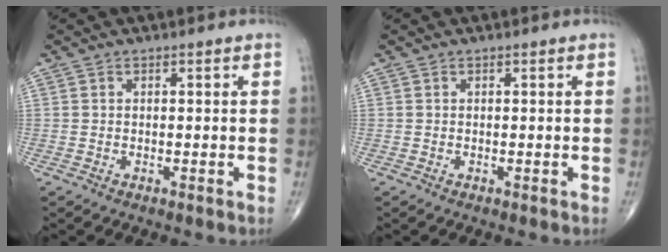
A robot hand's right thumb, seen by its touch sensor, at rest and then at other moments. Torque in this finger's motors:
{"motor_torque": [0.03, 0.04, -0.02, 0.02, 0.00]}